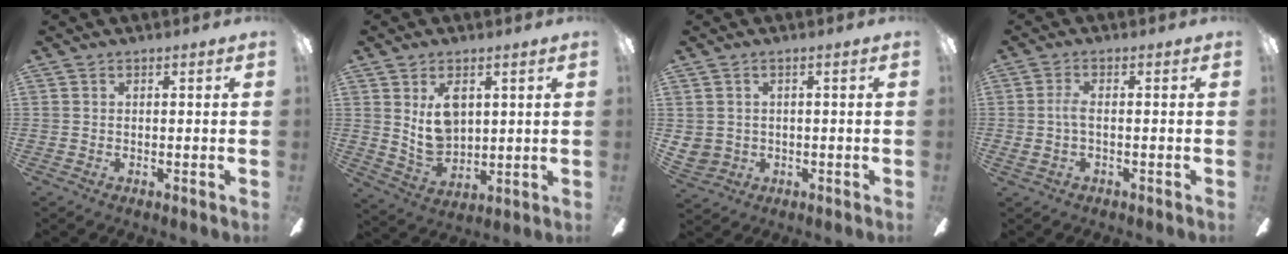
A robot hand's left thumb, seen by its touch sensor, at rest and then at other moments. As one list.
[{"total": 10.0, "force": [4.0, 6.5, 6.5], "torque": [-0.131, -0.013, 0.072]}, {"total": 2.8, "force": [0.7, 2.7, 0.3], "torque": [-0.012, 0.003, 0.015]}, {"total": 4.1, "force": [-0.3, 1.5, 3.7], "torque": [-0.083, 0.004, -0.010]}]